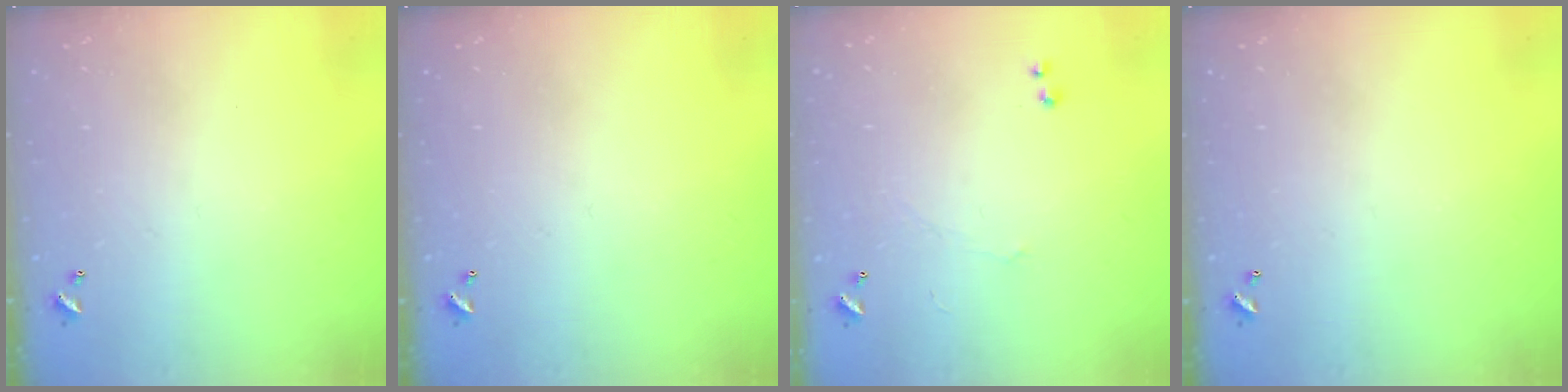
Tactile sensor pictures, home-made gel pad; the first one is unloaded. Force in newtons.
{"total": 0.0}
{"total": 1.3, "press": 1.1, "slide": 0.5}
{"total": 0.0}